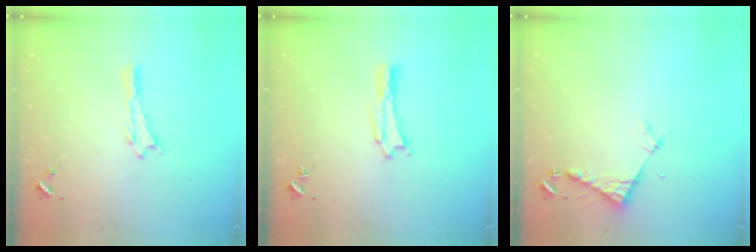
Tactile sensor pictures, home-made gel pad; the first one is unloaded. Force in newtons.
{"total": 1.8, "press": 1.8, "slide": 0.2}
{"total": 4.3, "press": 4.3, "slide": 0.4}